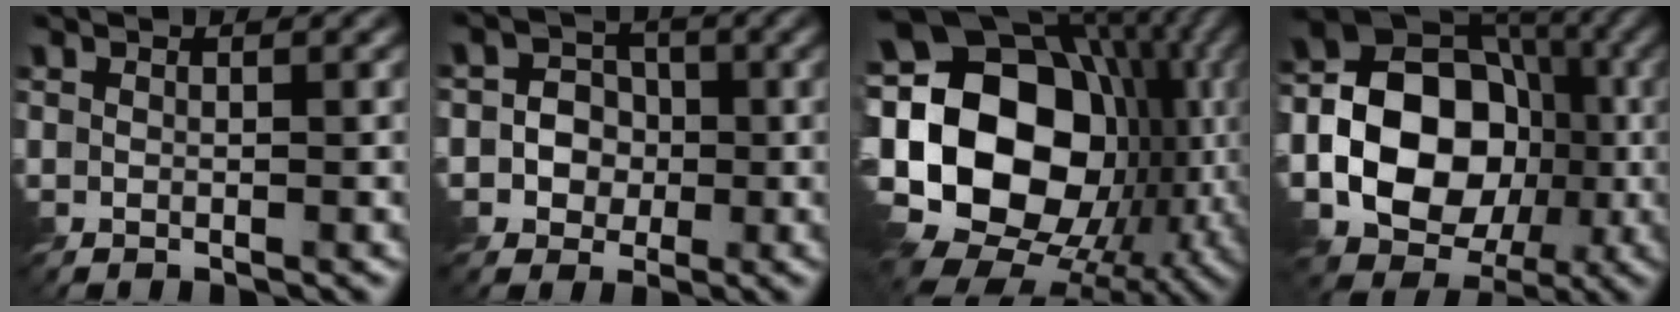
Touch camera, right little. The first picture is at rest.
{"total": 4.1, "force": [-0.8, 3.8, 1.2], "torque": [-0.003, 0.012, -0.035]}
{"total": 22.7, "force": [-3.2, 16.3, 15.5], "torque": [-0.304, 0.023, -0.083]}
{"total": 14.8, "force": [-2.9, 11.7, 8.6], "torque": [-0.132, -0.006, -0.063]}